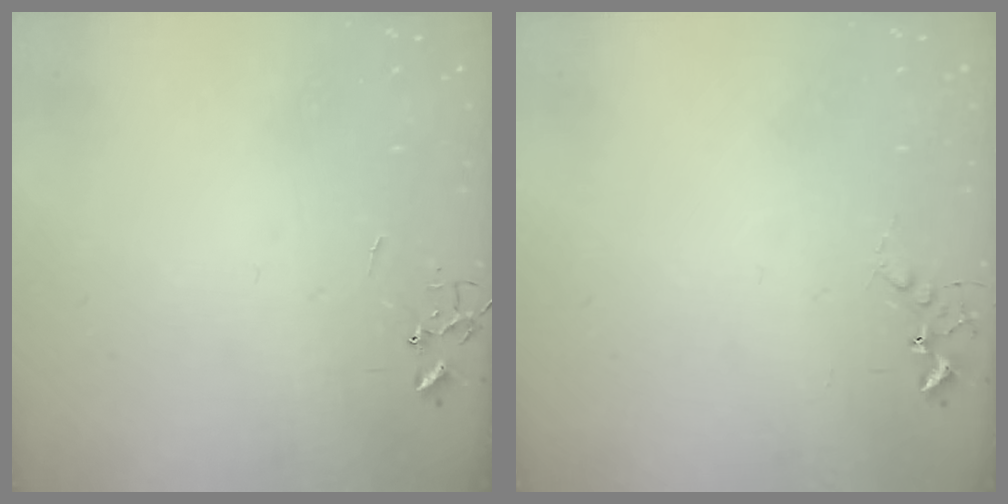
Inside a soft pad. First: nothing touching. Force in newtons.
{"total": 5.2, "press": 5.1, "slide": 0.9}